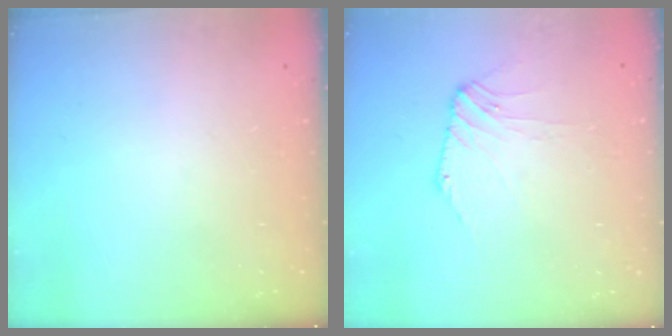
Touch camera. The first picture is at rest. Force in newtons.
{"total": 2.4, "press": 2.3, "slide": 0.5}